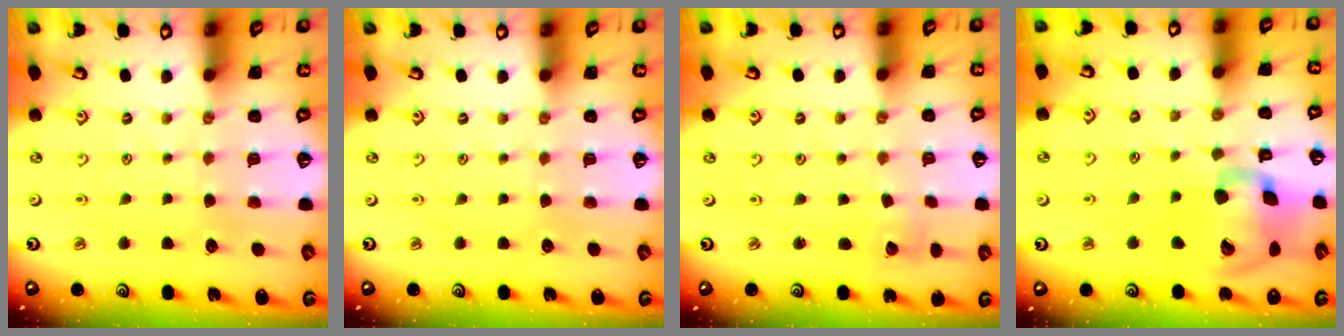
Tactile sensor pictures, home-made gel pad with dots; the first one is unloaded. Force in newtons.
{"total": 0.0}
{"total": 2.0, "press": 2.0, "slide": 0.1}
{"total": 16.5, "press": 16.3, "slide": 2.7}